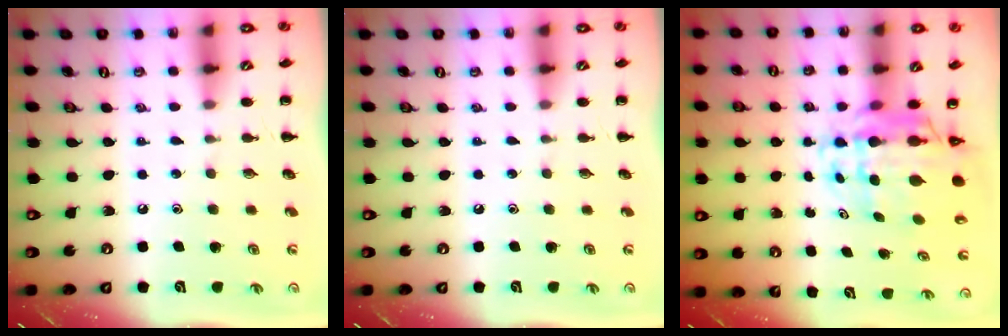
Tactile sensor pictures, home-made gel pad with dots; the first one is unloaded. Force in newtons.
{"total": 0.0}
{"total": 9.1, "press": 8.7, "slide": 2.7}